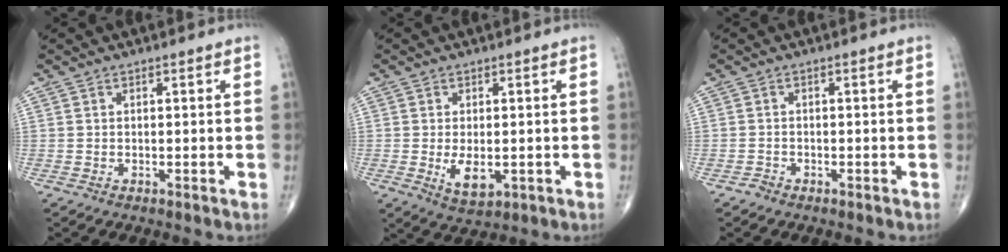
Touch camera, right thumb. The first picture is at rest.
{"total": 5.2, "force": [-0.9, 2.8, 4.3], "torque": [-0.068, -0.011, -0.007]}
{"total": 1.0, "force": [-0.8, 0.6, 0.0], "torque": [0.001, 0.003, -0.022]}